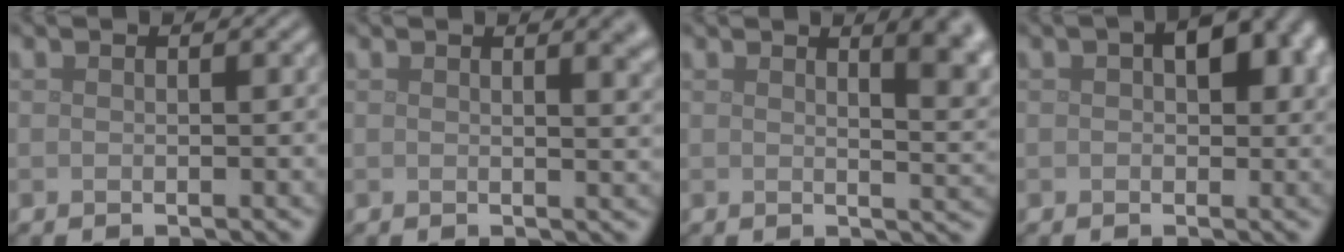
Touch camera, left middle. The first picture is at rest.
{"total": 3.4, "force": [1.8, 1.4, 2.6], "torque": [-0.012, 0.008, 0.021]}
{"total": 5.9, "force": [2.8, 2.3, 4.7], "torque": [-0.018, 0.011, 0.032]}
{"total": 5.1, "force": [1.4, 2.9, 3.9], "torque": [-0.045, 0.003, 0.013]}